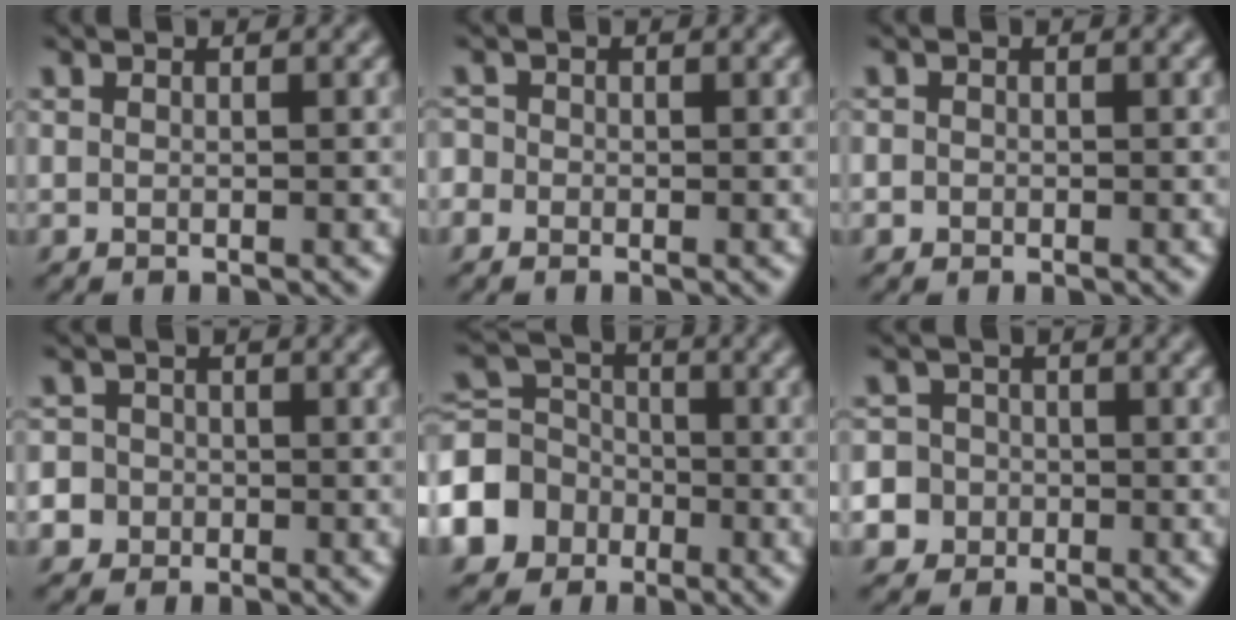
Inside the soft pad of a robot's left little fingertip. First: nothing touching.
{"total": 1.8, "force": [-0.5, 1.7, 0.5], "torque": [-0.006, 0.015, -0.023]}
{"total": 0.8, "force": [-0.2, 0.8, 0.2], "torque": [0.002, -0.003, -0.007]}
{"total": 6.7, "force": [-2.5, 6.1, 1.5], "torque": [-0.037, -0.001, -0.074]}
{"total": 7.5, "force": [-3.3, 6.2, 2.5], "torque": [-0.066, 0.002, -0.088]}
{"total": 8.3, "force": [-3.1, 7.5, 1.8], "torque": [-0.050, -0.005, -0.085]}